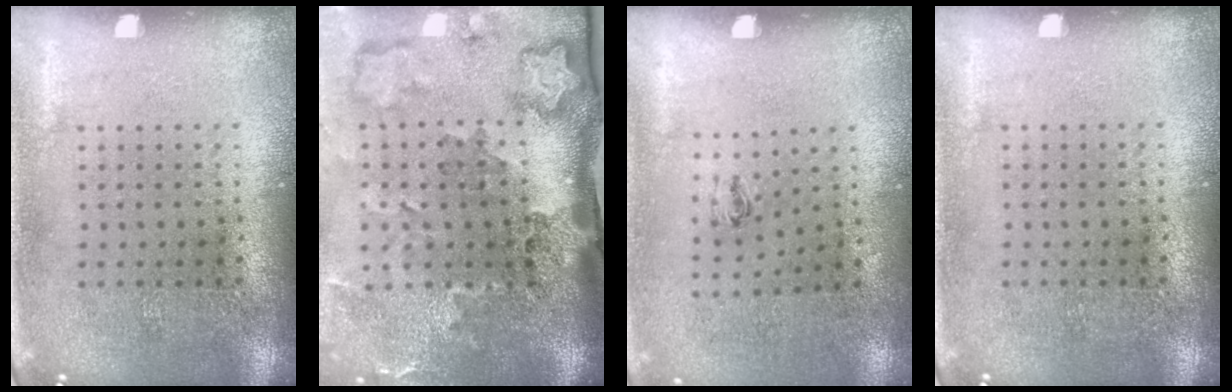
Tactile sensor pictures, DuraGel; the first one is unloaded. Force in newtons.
{"total": 3.5, "press": 2.2, "slide": 2.7}
{"total": 0.5, "press": 0.2, "slide": 0.5}
{"total": 0.0}